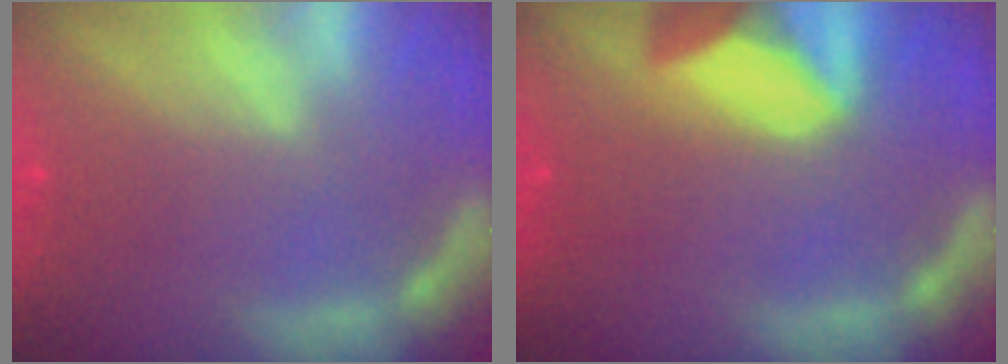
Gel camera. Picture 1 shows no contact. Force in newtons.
{"total": 8.4}